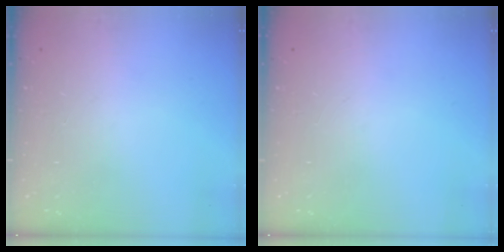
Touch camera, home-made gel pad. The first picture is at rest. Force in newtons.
{"total": 0.0}